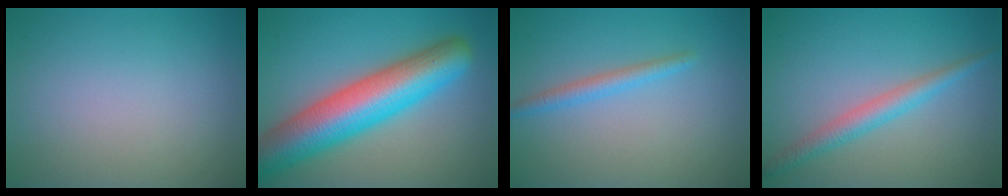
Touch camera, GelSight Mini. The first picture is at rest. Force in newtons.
{"total": 10.6, "press": 10.6, "slide": 0.4}
{"total": 1.8, "press": 1.8, "slide": 0.1}
{"total": 2.6, "press": 2.6, "slide": 0.0}